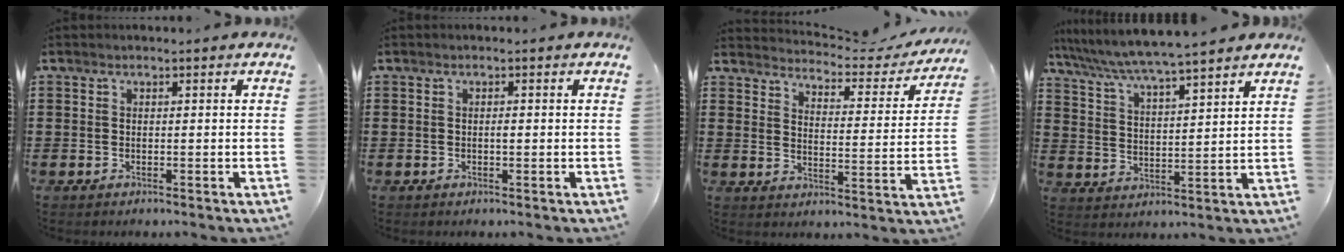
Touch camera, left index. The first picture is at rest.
{"total": 0.8, "force": [0.0, 0.2, 0.8], "torque": [-0.016, -0.003, 0.002]}
{"total": 3.7, "force": [3.6, 0.2, 0.8], "torque": [-0.031, -0.032, 0.053]}
{"total": 5.6, "force": [5.2, -0.6, 2.1], "torque": [-0.063, -0.035, 0.085]}